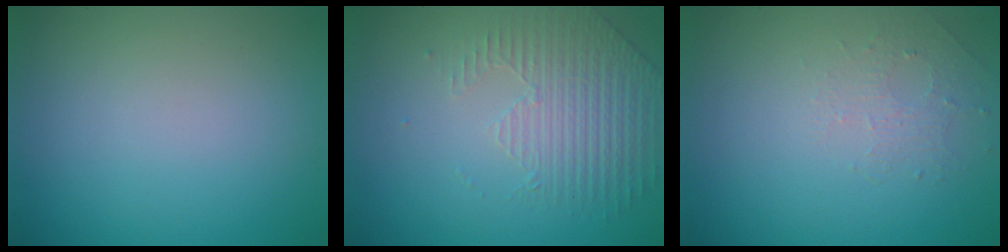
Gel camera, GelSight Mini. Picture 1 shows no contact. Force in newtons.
{"total": 2.1, "press": 1.8, "slide": 1.0}
{"total": 1.3, "press": 0.7, "slide": 1.2}